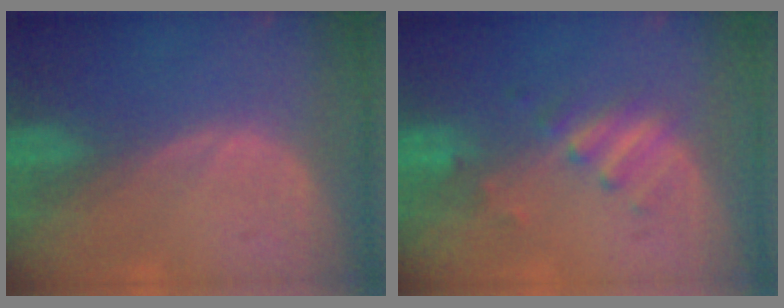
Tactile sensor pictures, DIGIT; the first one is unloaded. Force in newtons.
{"total": 3.6, "press": 3.6, "slide": 0.5}